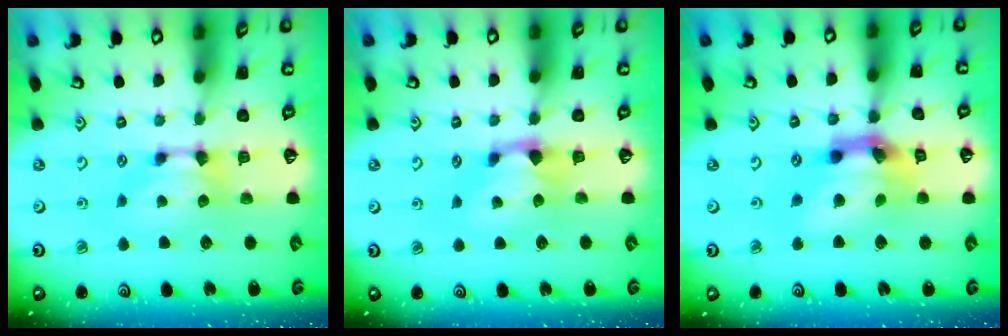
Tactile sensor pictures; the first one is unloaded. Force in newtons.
{"total": 1.1, "press": 0.1, "slide": 1.1}
{"total": 9.2, "press": 8.8, "slide": 2.6}